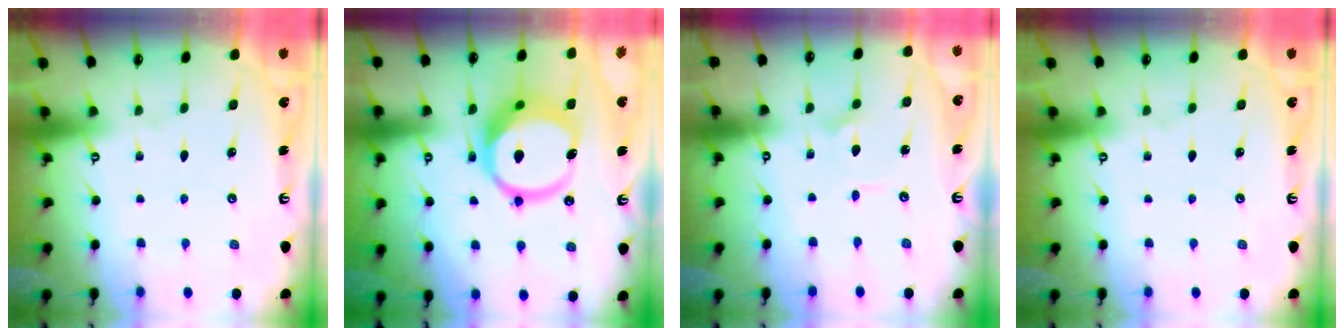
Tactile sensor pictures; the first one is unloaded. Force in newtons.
{"total": 14.8, "press": 14.6, "slide": 2.0}
{"total": 1.6, "press": 1.5, "slide": 0.2}
{"total": 0.0}